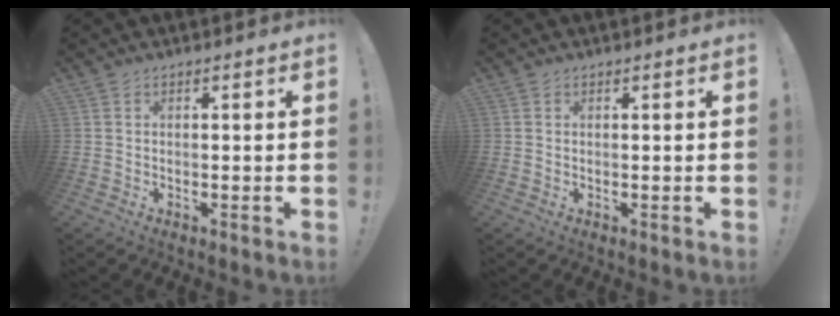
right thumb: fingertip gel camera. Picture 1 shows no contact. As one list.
[{"total": 0.0}]